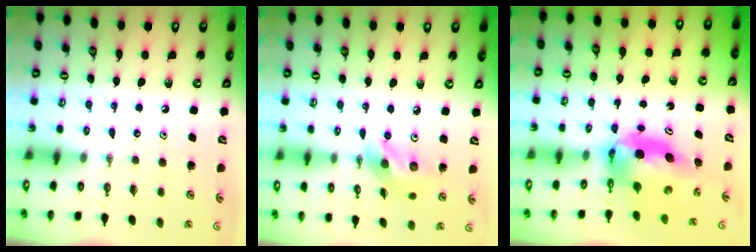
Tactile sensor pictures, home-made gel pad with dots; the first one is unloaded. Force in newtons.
{"total": 11.5, "press": 11.5, "slide": 0.8}
{"total": 6.2, "press": 6.2, "slide": 0.5}